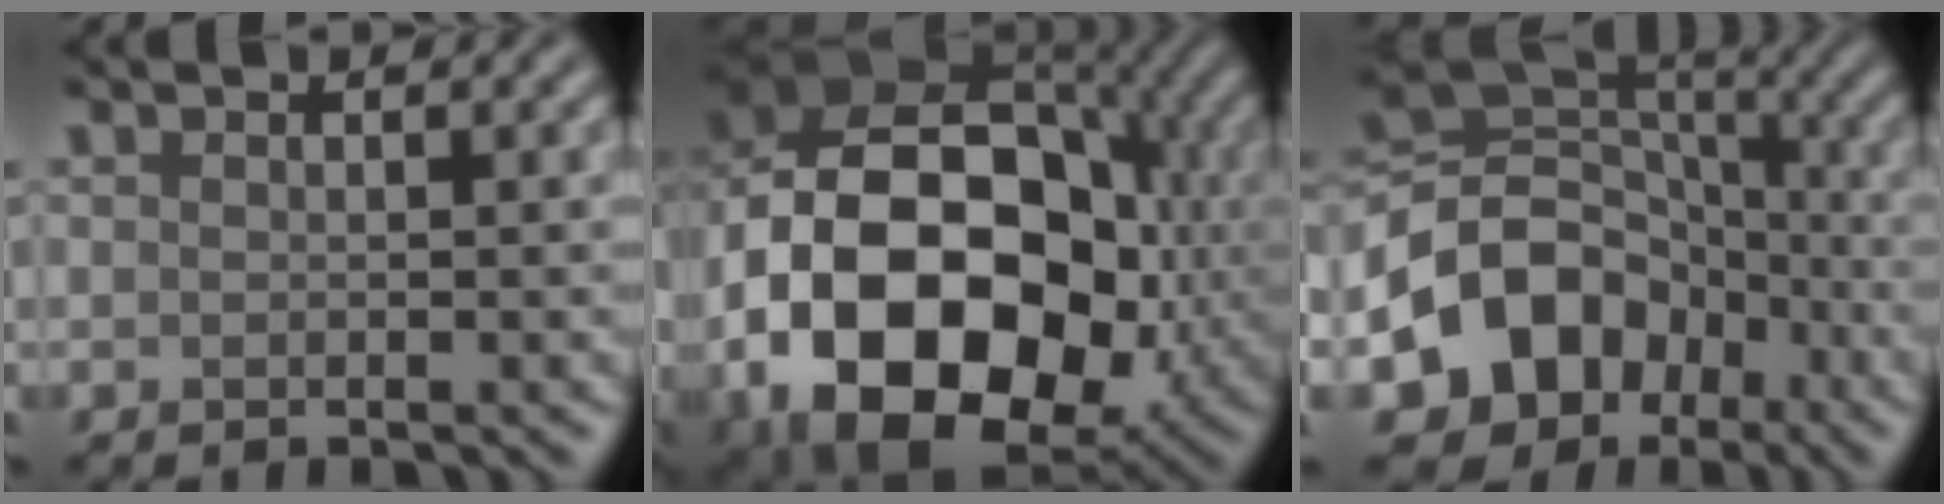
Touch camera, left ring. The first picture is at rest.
{"total": 20.8, "force": [-3.8, 15.1, 13.8], "torque": [-0.279, -0.012, -0.060]}
{"total": 9.5, "force": [-3.9, 7.5, 4.4], "torque": [-0.062, 0.004, -0.079]}